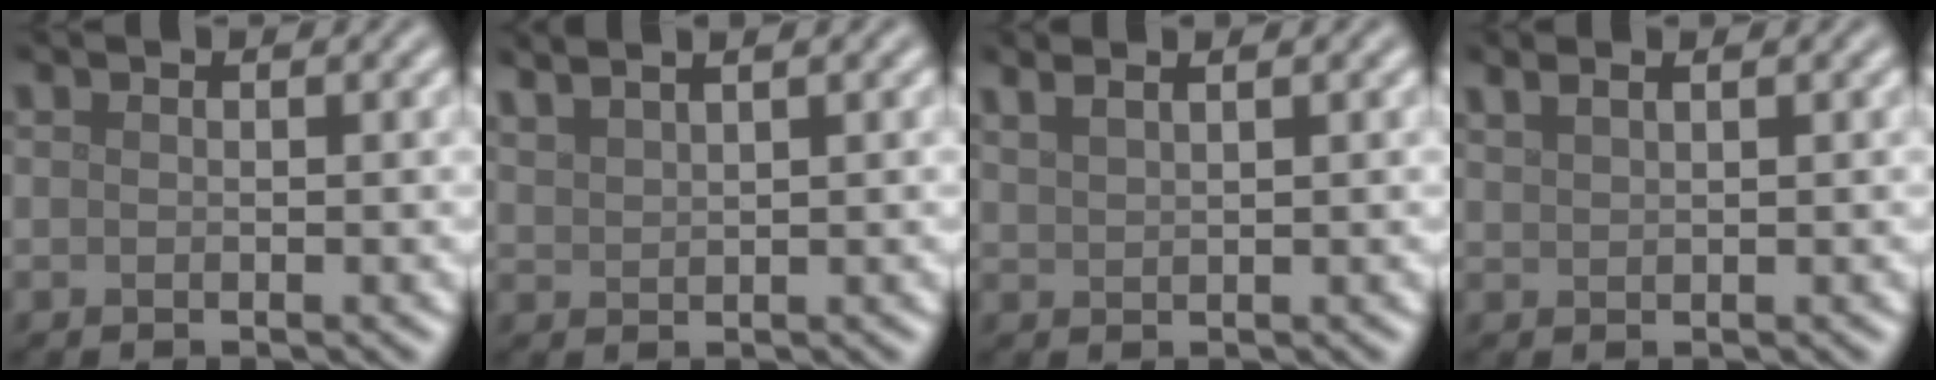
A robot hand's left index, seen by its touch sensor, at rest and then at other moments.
{"total": 4.3, "force": [3.2, 1.4, 2.5], "torque": [-0.018, 0.027, 0.025]}
{"total": 3.0, "force": [2.1, 1.1, 1.8], "torque": [-0.011, 0.013, 0.012]}
{"total": 1.8, "force": [1.4, 0.6, 1.0], "torque": [-0.011, 0.002, 0.017]}